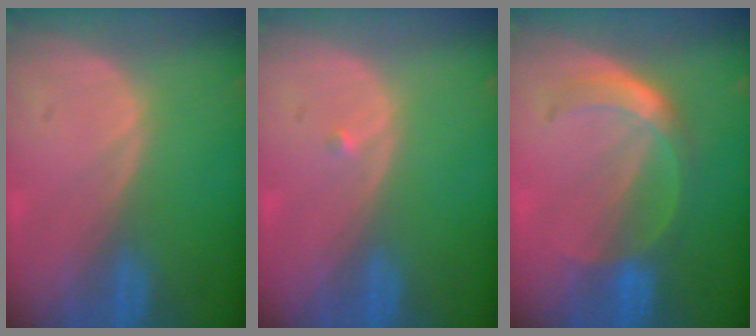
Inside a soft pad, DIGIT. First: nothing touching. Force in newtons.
{"total": 0.6, "press": 0.5, "slide": 0.4}
{"total": 6.0, "press": 5.2, "slide": 3.1}